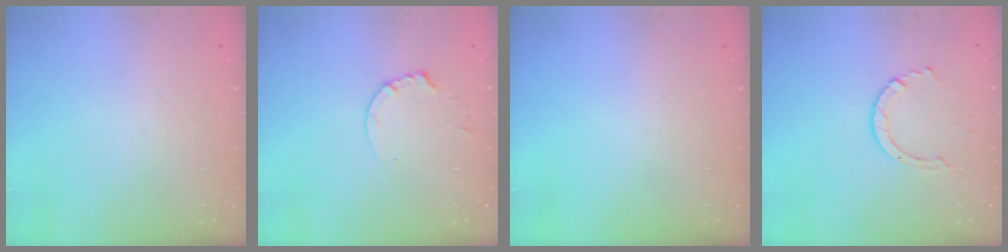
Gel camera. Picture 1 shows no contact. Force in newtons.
{"total": 1.8, "press": 1.7, "slide": 0.2}
{"total": 0.0}
{"total": 4.4, "press": 4.3, "slide": 0.4}